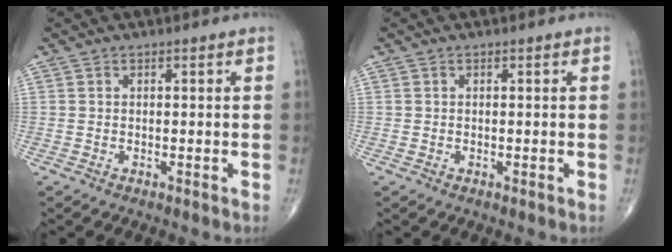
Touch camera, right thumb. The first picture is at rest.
{"total": 0.0}